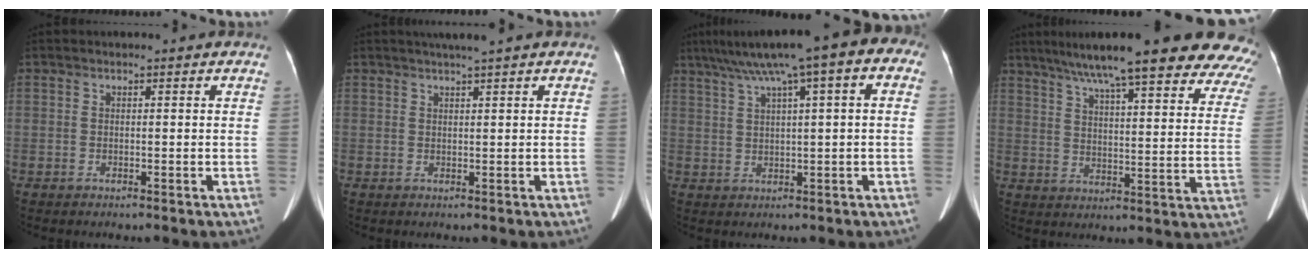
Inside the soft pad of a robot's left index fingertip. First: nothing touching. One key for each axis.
{"total": 2.8, "fx": 2.1, "fy": -0.6, "fz": 1.7, "tx": -0.020, "ty": 0.013, "tz": 0.037}
{"total": 12.9, "fx": 6.1, "fy": 1.9, "fz": 11.2, "tx": -0.176, "ty": 0.053, "tz": 0.089}
{"total": 28.6, "fx": 24.0, "fy": 3.4, "fz": 15.2, "tx": -0.187, "ty": -0.030, "tz": 0.292}